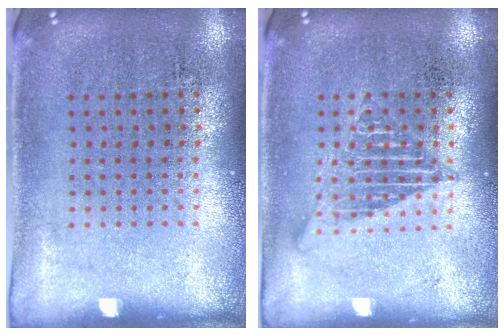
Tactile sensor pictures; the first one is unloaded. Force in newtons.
{"total": 2.2, "press": 2.2, "slide": 0.2}